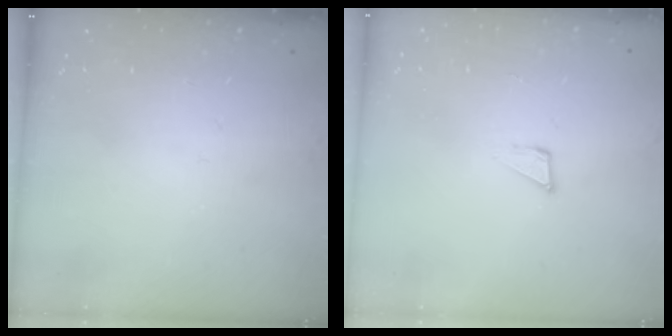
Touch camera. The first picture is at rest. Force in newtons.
{"total": 2.1, "press": 2.1, "slide": 0.1}